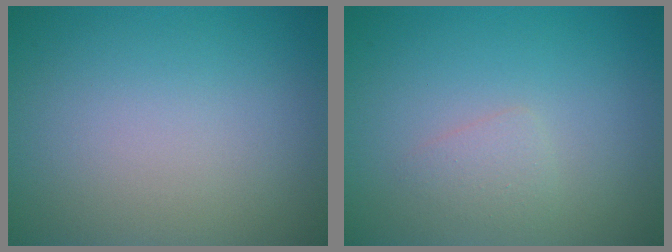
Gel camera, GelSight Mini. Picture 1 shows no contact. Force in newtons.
{"total": 1.2, "press": 1.2, "slide": 0.0}